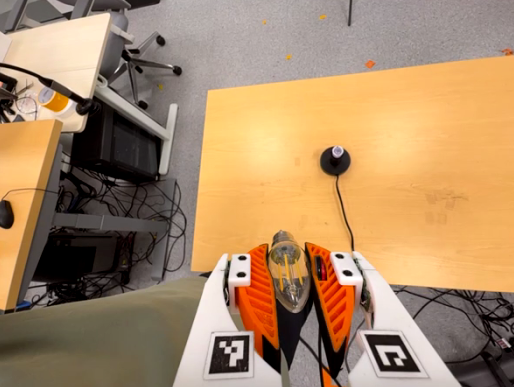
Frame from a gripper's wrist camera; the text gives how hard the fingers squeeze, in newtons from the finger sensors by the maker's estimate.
{"total": 21.5, "left": 24.3, "right": 18.7}